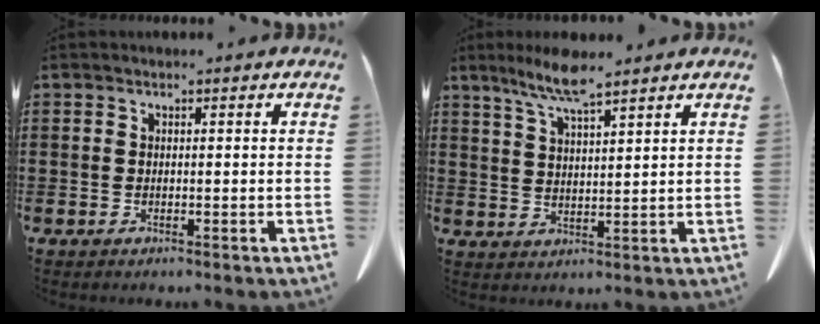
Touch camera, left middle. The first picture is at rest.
{"total": 6.5, "force": [4.9, 0.7, 4.3], "torque": [-0.096, -0.007, 0.086]}